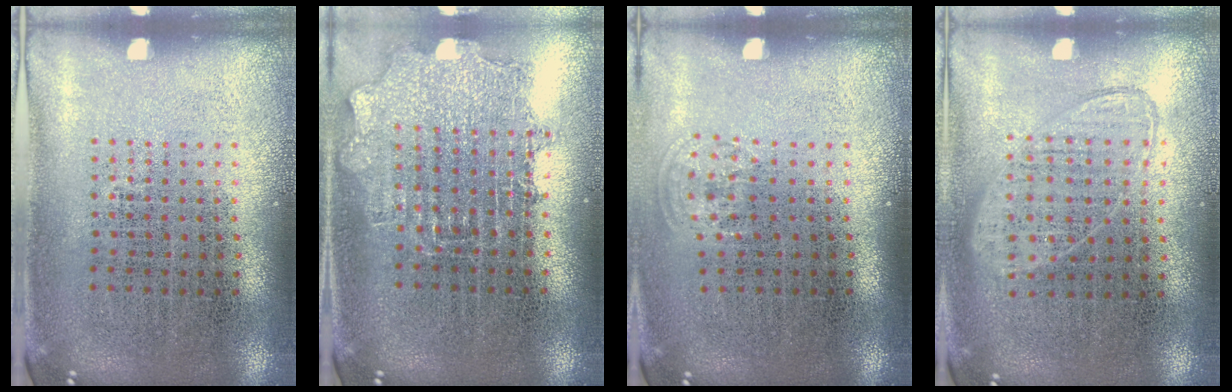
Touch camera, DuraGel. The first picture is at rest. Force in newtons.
{"total": 1.3, "press": 1.1, "slide": 0.6}
{"total": 0.8, "press": 0.6, "slide": 0.5}
{"total": 0.9, "press": 0.9, "slide": 0.4}